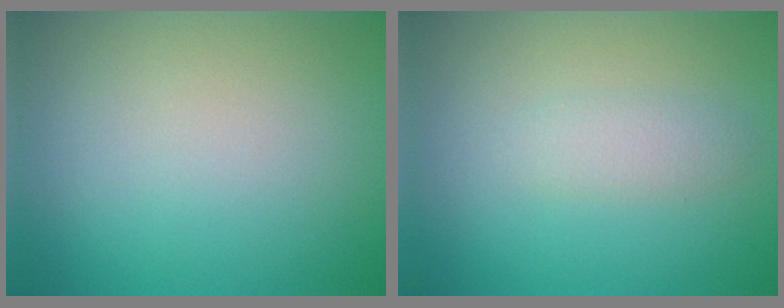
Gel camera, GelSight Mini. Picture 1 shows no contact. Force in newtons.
{"total": 1.6, "press": 1.6, "slide": 0.1}